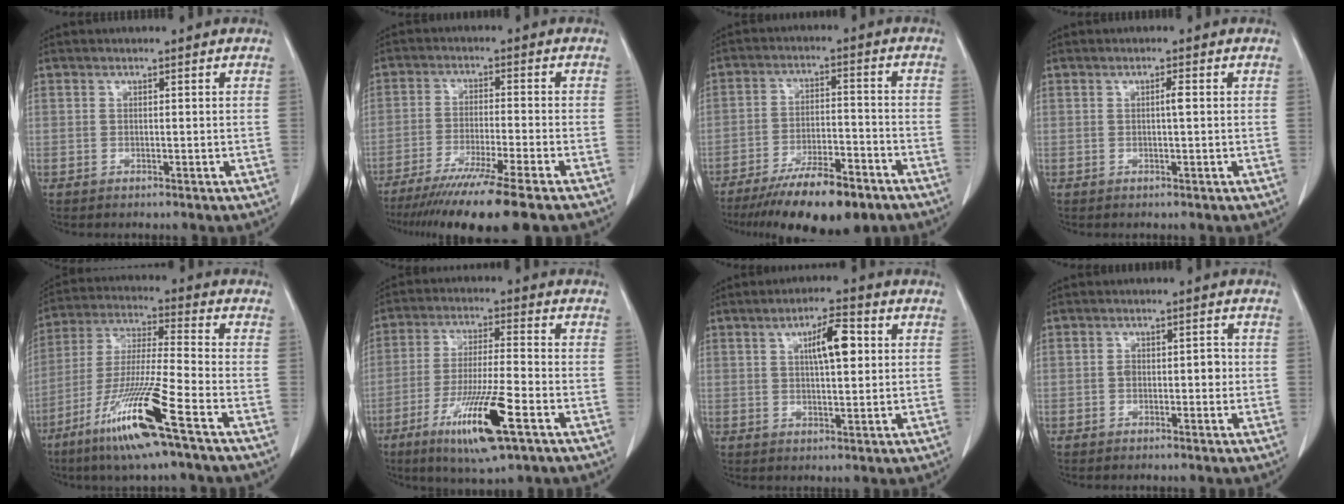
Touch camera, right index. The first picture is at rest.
{"total": 13.8, "force": [-10.7, -0.9, 8.7], "torque": [-0.142, -0.043, -0.171]}
{"total": 13.8, "force": [-10.1, 3.4, 8.7], "torque": [-0.142, -0.016, -0.167]}
{"total": 1.1, "force": [0.1, 0.0, 1.1], "torque": [-0.021, 0.001, 0.000]}
{"total": 15.3, "force": [-8.2, -0.5, 12.9], "torque": [-0.268, -0.036, -0.158]}
{"total": 13.5, "force": [-6.4, 1.2, 11.9], "torque": [-0.223, -0.026, -0.109]}
{"total": 6.6, "force": [1.8, 1.6, 6.2], "torque": [-0.103, 0.010, 0.030]}
{"total": 2.9, "force": [-0.4, 1.6, 2.4], "torque": [-0.034, 0.010, -0.005]}